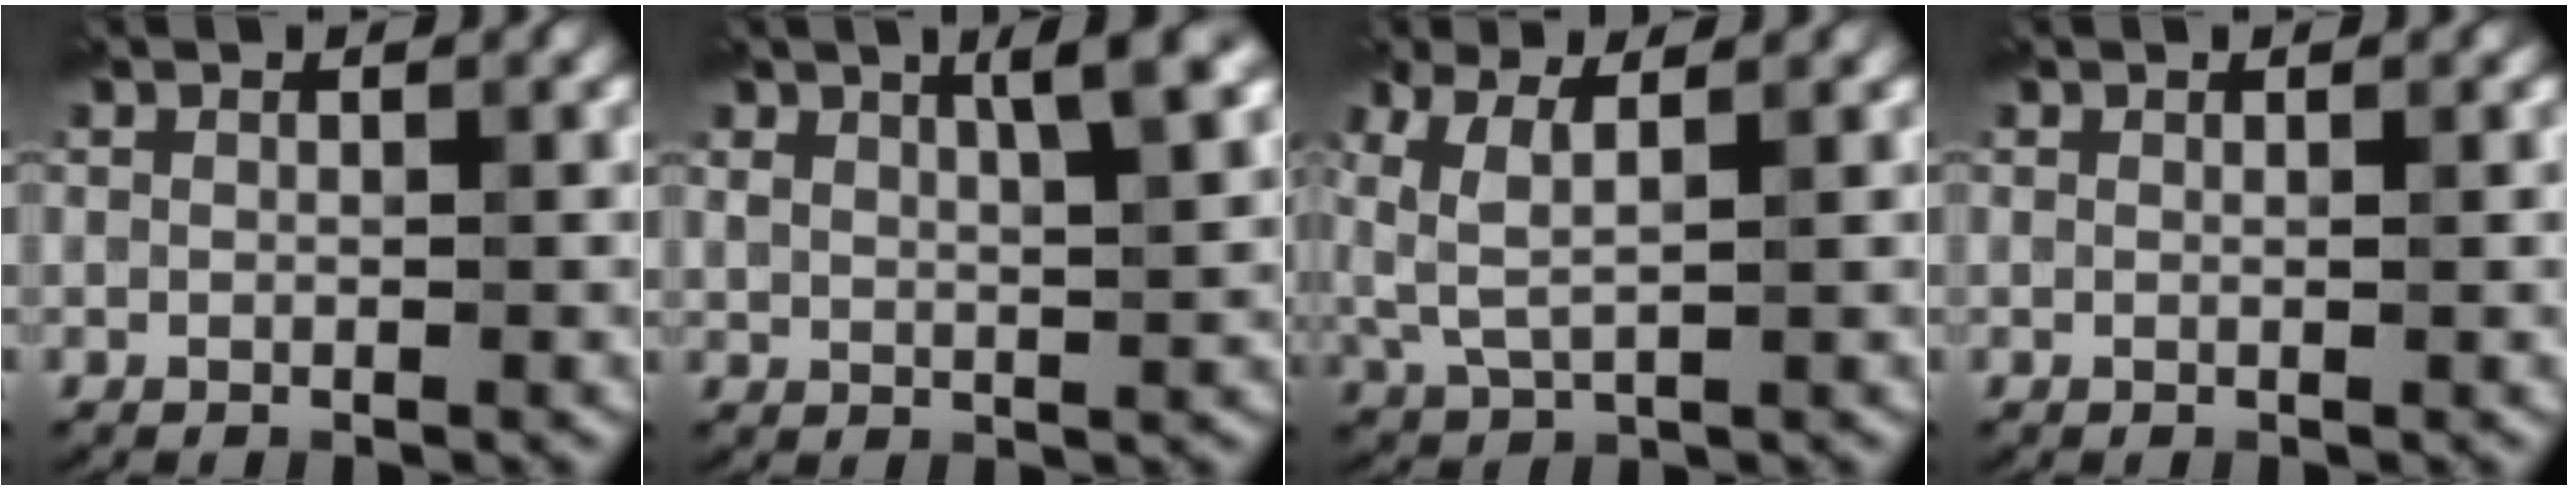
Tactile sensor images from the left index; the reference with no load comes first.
{"total": 4.0, "force": [2.4, 0.8, 3.0], "torque": [-0.056, 0.006, 0.043]}
{"total": 3.3, "force": [1.1, 0.8, 3.1], "torque": [-0.080, 0.002, 0.027]}
{"total": 0.0}